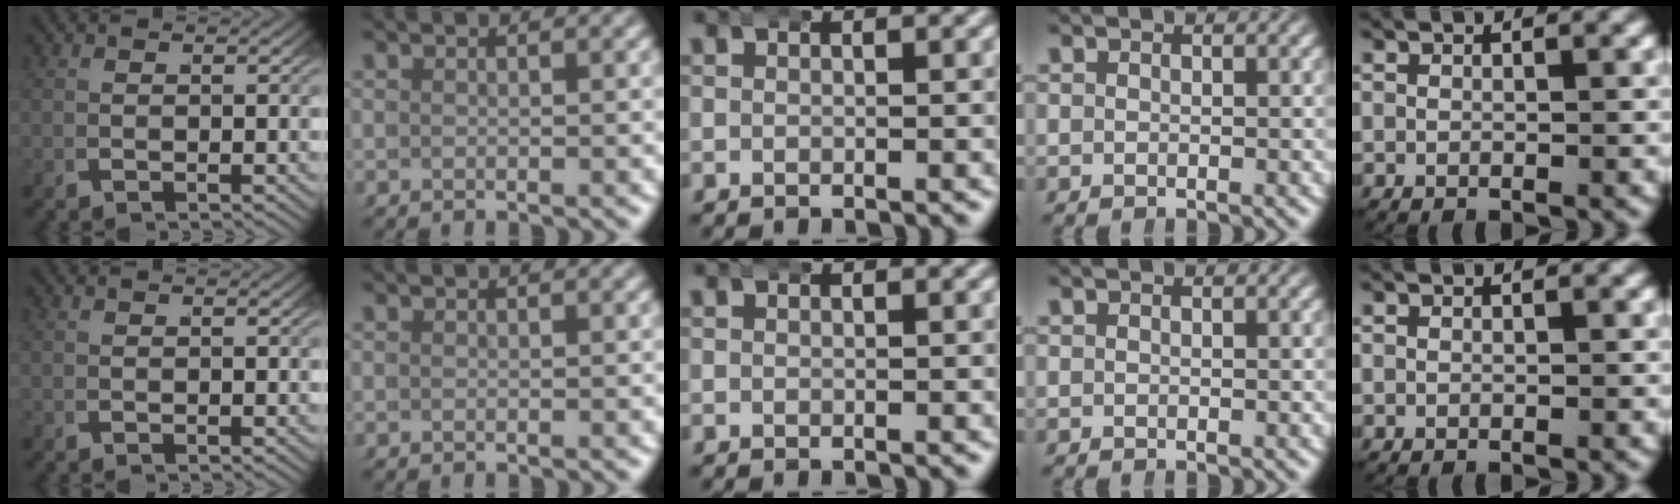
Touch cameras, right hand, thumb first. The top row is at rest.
{"thumb": {"total": 0.6, "force": [0.3, -0.4, -0.2], "torque": [0.002, -0.001, 0.010]}}